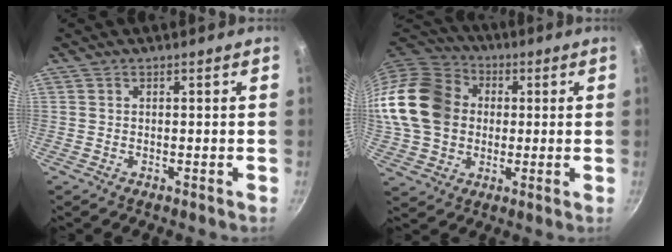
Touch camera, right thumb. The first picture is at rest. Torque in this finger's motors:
{"motor_torque": [1.96, 3.05, 1.04, -0.92, 0.27]}